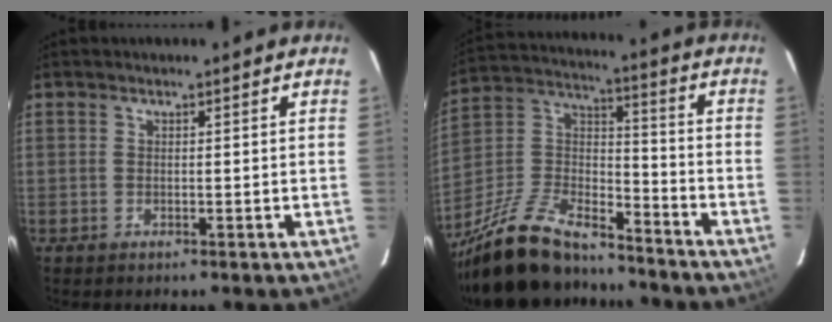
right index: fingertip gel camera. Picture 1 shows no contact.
{"total": 24.0, "force": [-18.7, 8.6, 12.3], "torque": [-0.262, 0.001, -0.317]}